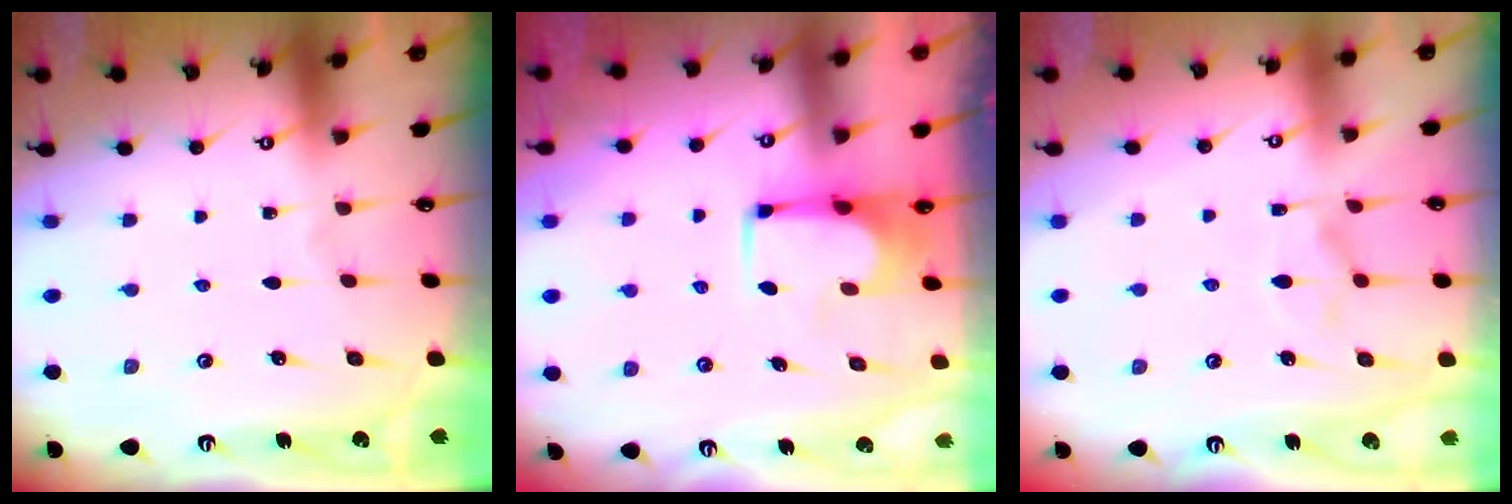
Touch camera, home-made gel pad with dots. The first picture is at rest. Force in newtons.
{"total": 1.3, "press": 1.3, "slide": 0.1}
{"total": 5.1, "press": 5.0, "slide": 1.2}